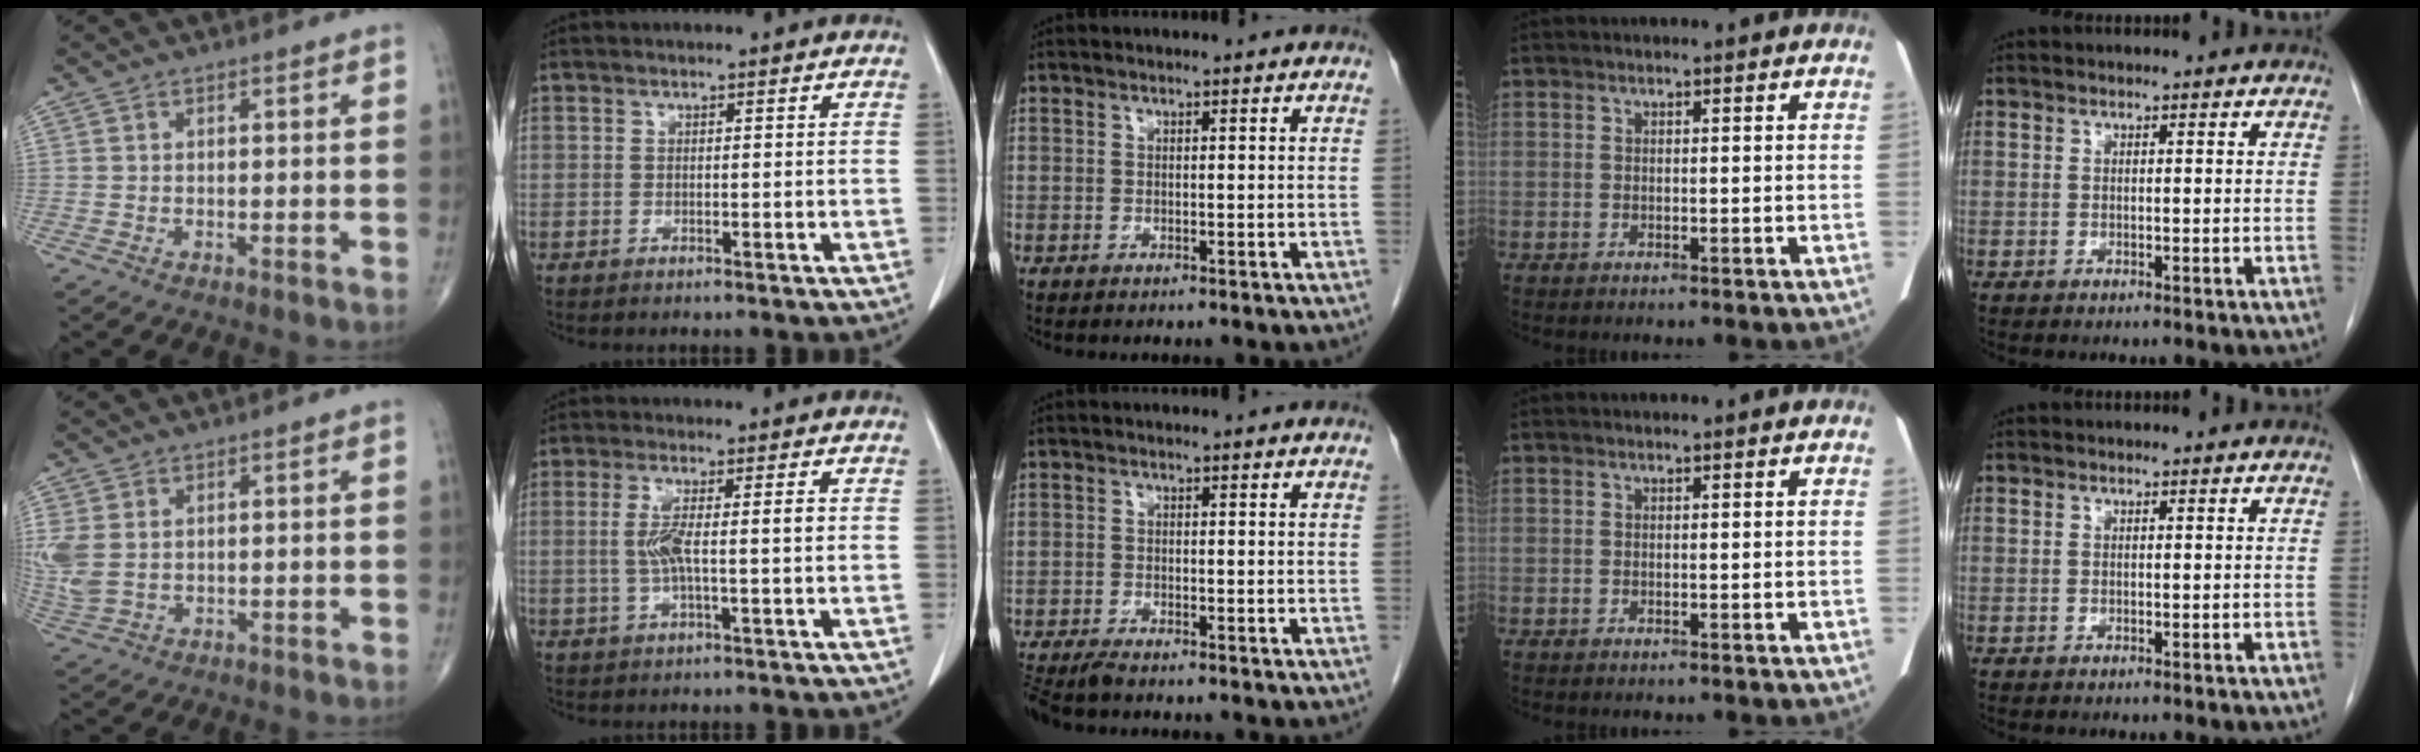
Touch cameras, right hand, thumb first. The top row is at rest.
{"thumb": {"total": 6.4, "force": [1.1, 4.3, 4.6], "torque": [-0.128, 0.003, 0.032]}, "index": {"total": 5.3, "force": [0.0, 0.4, 5.3], "torque": [-0.105, 0.004, 0.000]}, "middle": {"total": 4.1, "force": [-3.6, 0.4, 1.8], "torque": [-0.032, -0.014, -0.064]}}